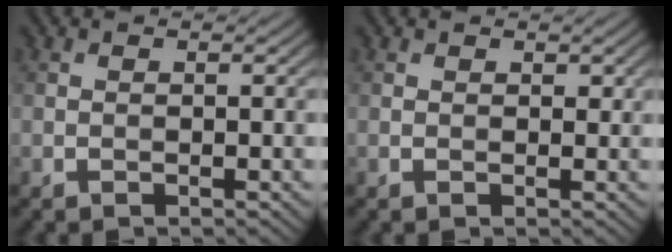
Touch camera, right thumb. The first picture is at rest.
{"total": 0.7, "force": [0.5, 0.4, 0.2], "torque": [-0.002, -0.002, 0.007]}